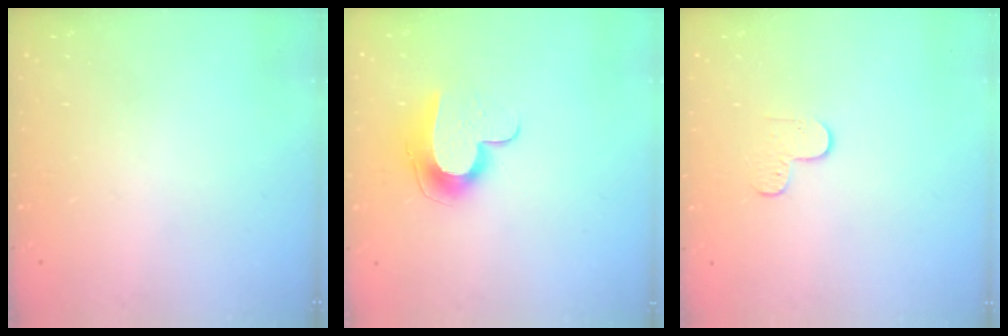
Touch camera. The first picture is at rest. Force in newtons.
{"total": 10.2, "press": 10.2, "slide": 0.1}
{"total": 5.5, "press": 5.5, "slide": 0.5}